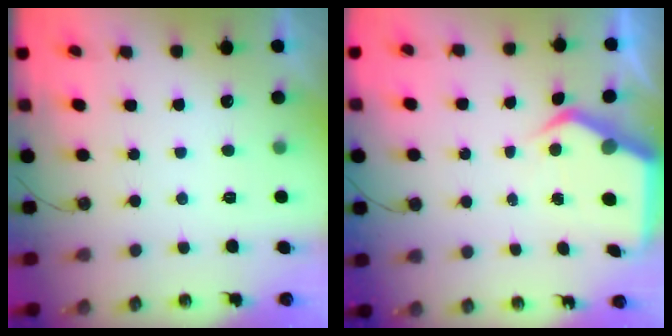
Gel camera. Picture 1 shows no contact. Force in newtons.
{"total": 5.7, "press": 5.7, "slide": 0.6}